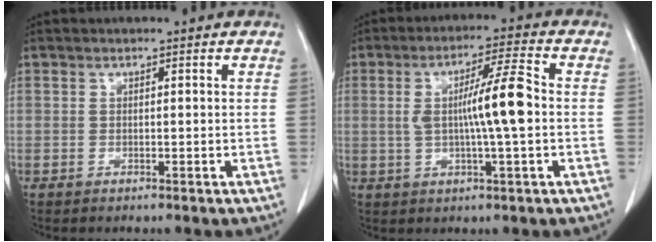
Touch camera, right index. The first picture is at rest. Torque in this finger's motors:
{"motor_torque": [0.46, 0.09, 0.28, 0.12]}